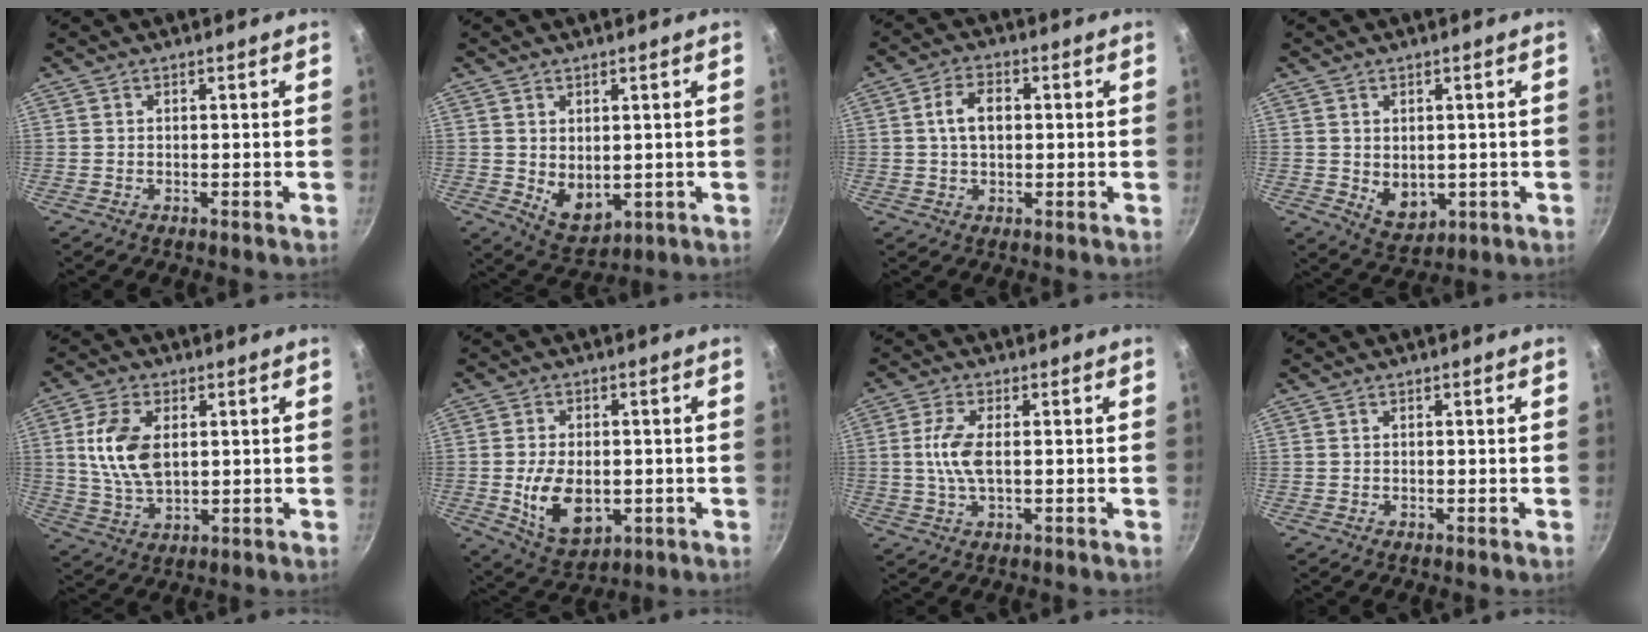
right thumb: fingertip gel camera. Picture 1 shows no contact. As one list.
[{"total": 6.4, "force": [0.8, 4.4, 4.5], "torque": [-0.055, -0.020, 0.034]}, {"total": 5.8, "force": [0.7, 3.7, 4.4], "torque": [-0.065, 0.011, 0.008]}, {"total": 5.9, "force": [0.0, 4.4, 3.9], "torque": [-0.043, -0.014, 0.016]}, {"total": 11.0, "force": [2.1, 6.5, 8.7], "torque": [-0.159, -0.009, 0.043]}, {"total": 11.2, "force": [-1.6, 7.2, 8.5], "torque": [-0.134, -0.005, -0.009]}, {"total": 6.1, "force": [0.2, 2.5, 5.6], "torque": [-0.127, 0.004, 0.002]}, {"total": 0.0}]